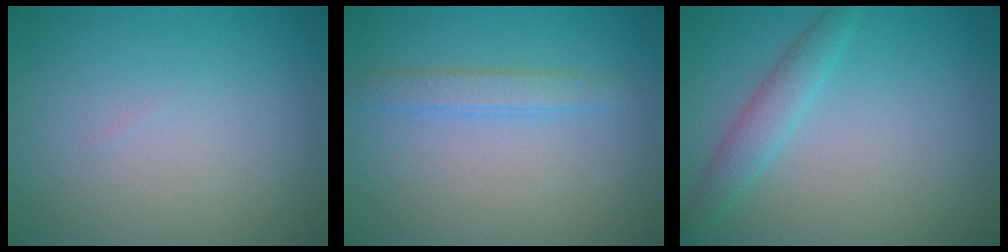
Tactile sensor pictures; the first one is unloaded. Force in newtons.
{"total": 1.8, "press": 1.8, "slide": 0.1}
{"total": 2.3, "press": 2.3, "slide": 0.1}